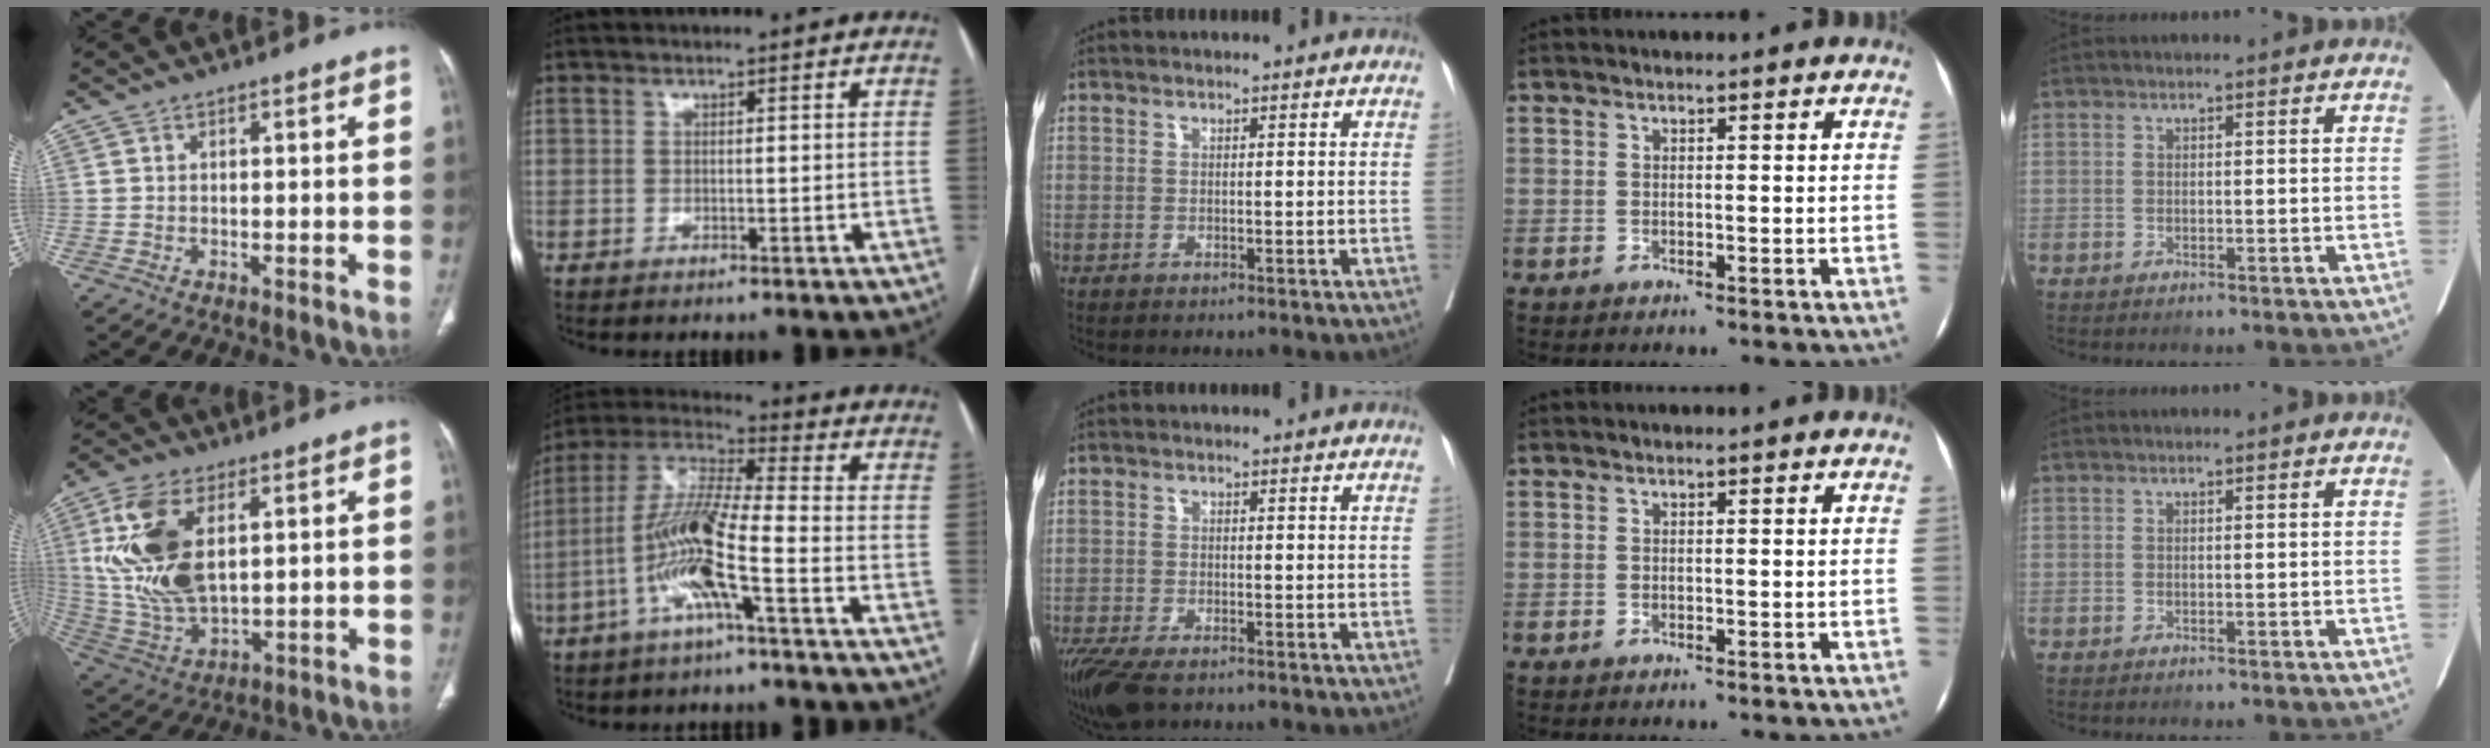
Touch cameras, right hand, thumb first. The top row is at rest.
{"thumb": {"total": 17.1, "force": [4.5, 9.1, 13.8], "torque": [-0.283, -0.014, 0.096]}, "index": {"total": 11.9, "force": [-4.2, 0.5, 11.1], "torque": [-0.236, 0.007, -0.090]}, "middle": {"total": 7.3, "force": [-5.3, 2.5, 4.4], "torque": [-0.081, -0.017, -0.091]}}